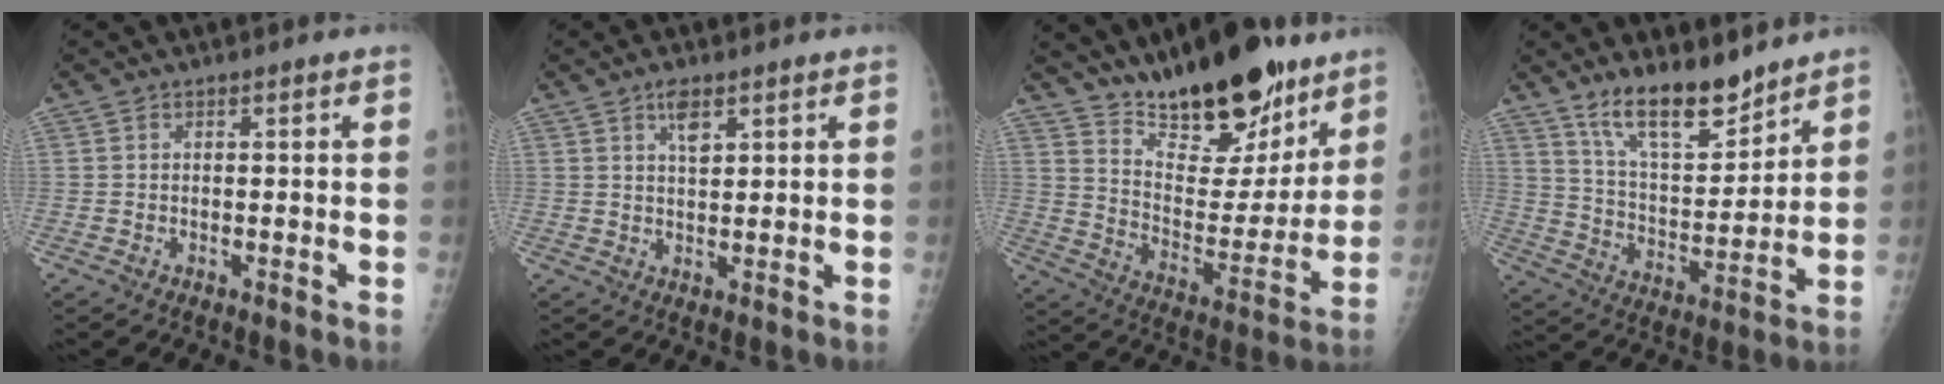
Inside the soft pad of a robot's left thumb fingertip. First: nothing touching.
{"total": 3.5, "force": [2.0, 1.5, 2.5], "torque": [-0.036, -0.008, 0.037]}
{"total": 21.9, "force": [16.1, 8.8, 12.1], "torque": [-0.137, -0.095, 0.261]}
{"total": 13.2, "force": [10.4, 4.3, 6.8], "torque": [-0.086, -0.077, 0.191]}